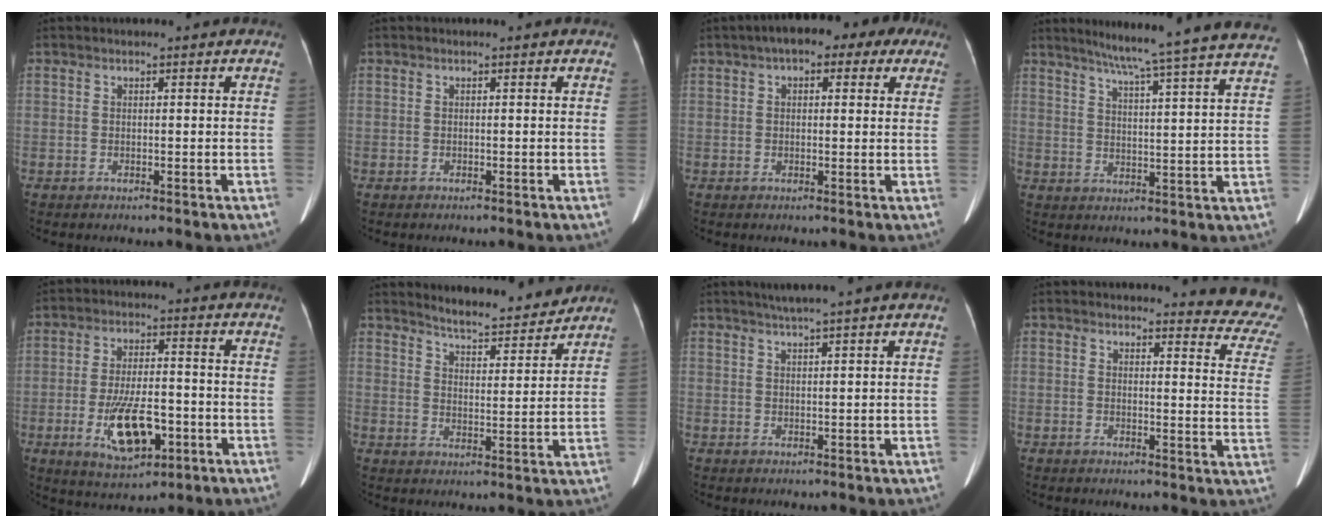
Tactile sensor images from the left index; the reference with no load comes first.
{"total": 0.0}
{"total": 9.0, "force": [5.3, 4.0, 6.2], "torque": [-0.076, 0.044, 0.067]}
{"total": 23.0, "force": [20.3, -1.7, 10.7], "torque": [-0.164, -0.040, 0.252]}
{"total": 10.5, "force": [-3.6, 4.2, 8.9], "torque": [-0.171, -0.006, -0.055]}
{"total": 8.9, "force": [8.6, 0.7, 2.0], "torque": [-0.039, -0.004, 0.127]}
{"total": 3.8, "force": [2.9, -1.1, 2.1], "torque": [-0.032, 0.008, 0.052]}
{"total": 11.2, "force": [11.0, 1.3, 2.1], "torque": [0.007, -0.092, 0.083]}